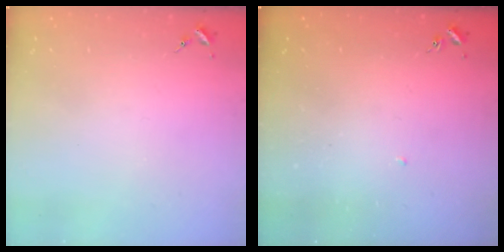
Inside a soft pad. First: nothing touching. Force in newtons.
{"total": 1.4, "press": 1.3, "slide": 0.1}